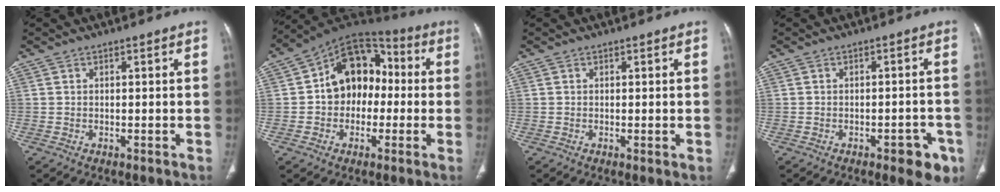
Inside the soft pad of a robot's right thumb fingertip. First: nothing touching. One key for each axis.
{"total": 14.8, "fx": -0.2, "fy": 11.2, "fz": 9.7, "tx": -0.100, "ty": 0.045, "tz": -0.017}
{"total": 0.7, "fx": 0.0, "fy": 0.2, "fz": 0.7, "tx": -0.017, "ty": -0.005, "tz": -0.001}
{"total": 6.6, "fx": -3.4, "fy": 2.9, "fz": 4.8, "tx": -0.034, "ty": 0.013, "tz": -0.037}